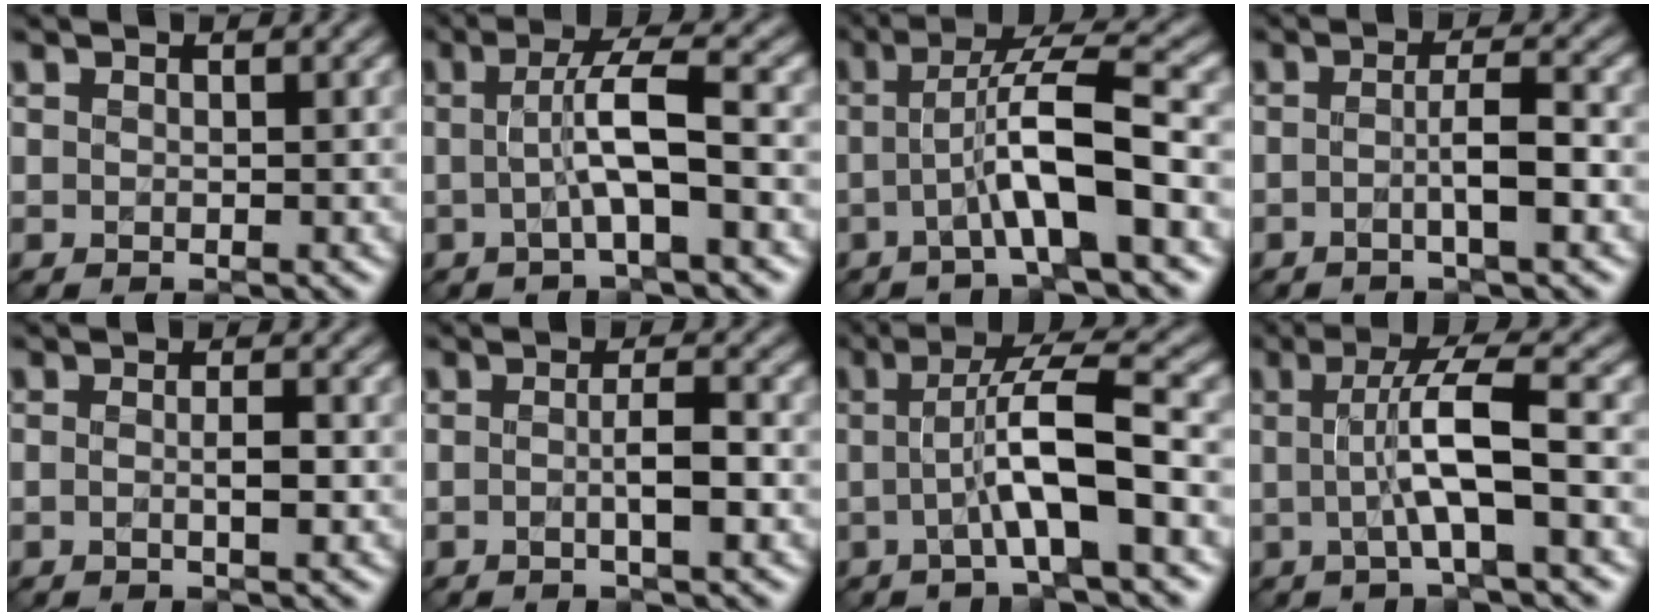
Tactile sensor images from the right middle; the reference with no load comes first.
{"total": 4.7, "force": [-0.4, 0.7, 4.7], "torque": [-0.082, 0.008, -0.012]}
{"total": 6.5, "force": [-1.3, 0.9, 6.3], "torque": [-0.113, 0.019, -0.031]}
{"total": 3.1, "force": [-0.7, 0.5, 3.0], "torque": [-0.047, 0.007, -0.019]}
{"total": 1.8, "force": [-0.4, 0.3, 1.7], "torque": [-0.032, 0.000, -0.009]}
{"total": 2.7, "force": [-0.5, 0.5, 2.6], "torque": [-0.041, 0.005, -0.013]}
{"total": 6.5, "force": [-1.0, 1.0, 6.3], "torque": [-0.111, 0.016, -0.025]}
{"total": 5.8, "force": [-0.5, 0.9, 5.7], "torque": [-0.102, 0.009, -0.014]}